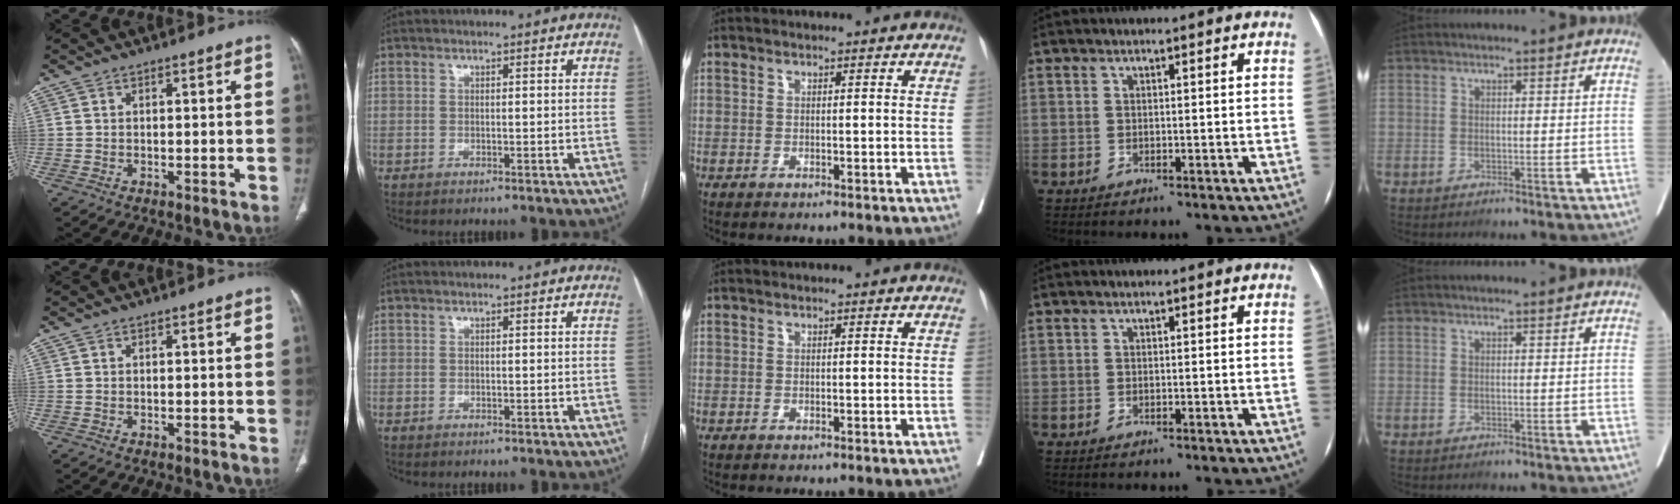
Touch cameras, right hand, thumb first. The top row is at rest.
{}